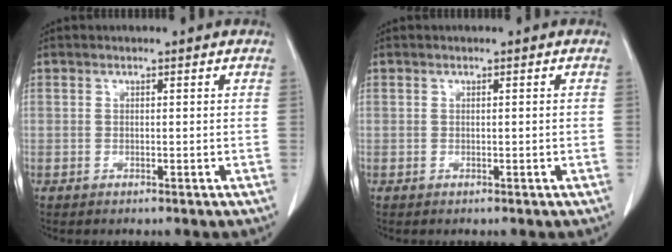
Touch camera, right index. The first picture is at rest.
{"total": 0.0}